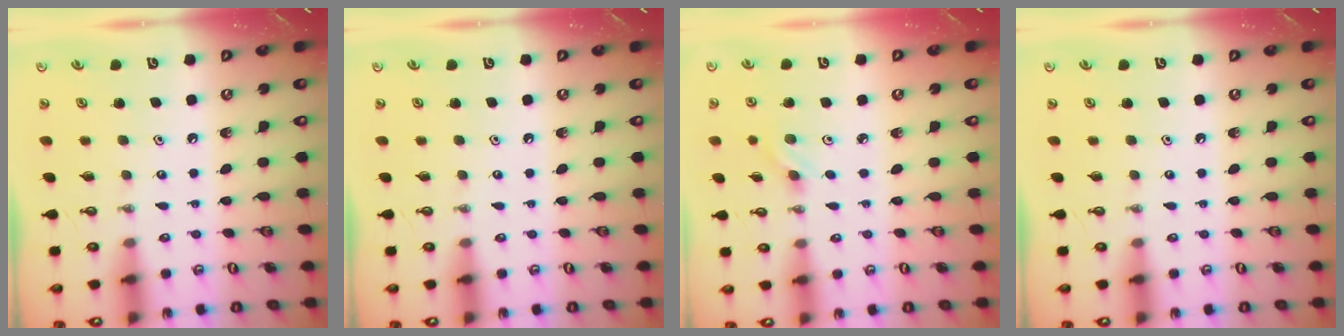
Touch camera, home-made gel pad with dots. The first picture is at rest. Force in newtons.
{"total": 0.0}
{"total": 3.8, "press": 3.4, "slide": 1.6}
{"total": 0.0}